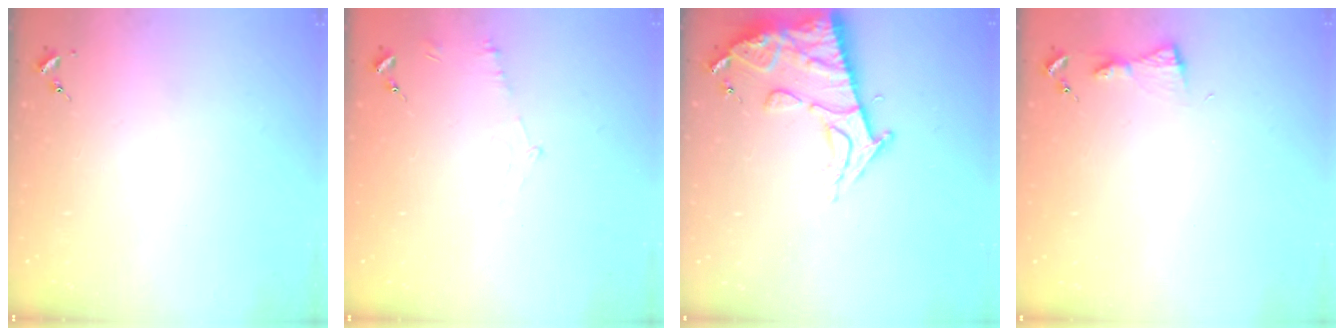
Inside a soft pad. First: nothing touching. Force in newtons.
{"total": 4.5, "press": 4.2, "slide": 1.4}
{"total": 14.4, "press": 14.3, "slide": 1.2}
{"total": 3.9, "press": 3.9, "slide": 0.4}